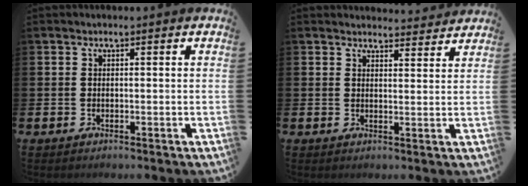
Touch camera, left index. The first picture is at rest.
{"total": 3.2, "force": [3.1, 0.5, -0.1], "torque": [0.004, -0.021, 0.055]}